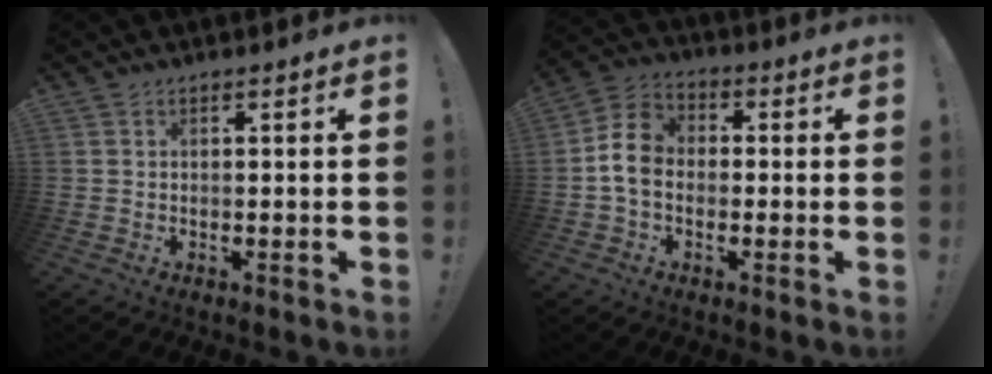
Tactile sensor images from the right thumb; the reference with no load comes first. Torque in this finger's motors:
{"motor_torque": [0.35, 0.21, 0.33, -0.17, 0.10]}